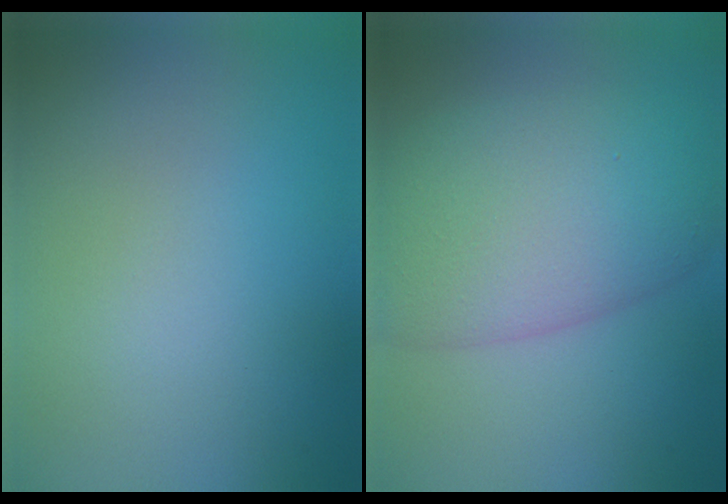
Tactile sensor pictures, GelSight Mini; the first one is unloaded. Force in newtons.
{"total": 10.1, "press": 10.1, "slide": 0.5}